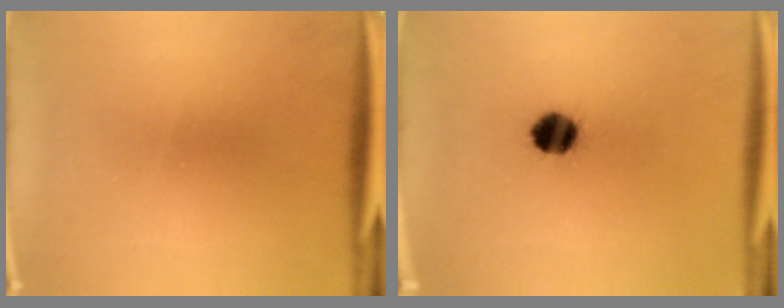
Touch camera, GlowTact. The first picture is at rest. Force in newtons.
{"total": 7.0}